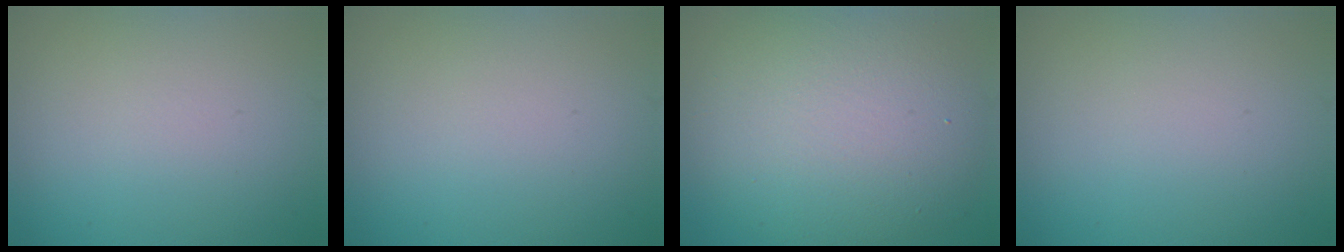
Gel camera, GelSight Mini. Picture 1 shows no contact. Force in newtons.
{"total": 0.0}
{"total": 10.1, "press": 10.1, "slide": 0.6}
{"total": 0.0}